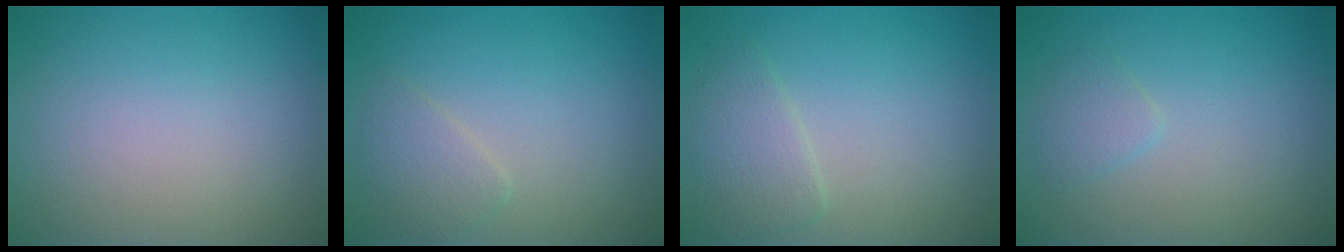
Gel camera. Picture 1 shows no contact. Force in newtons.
{"total": 1.8, "press": 1.8, "slide": 0.1}
{"total": 2.4, "press": 2.4, "slide": 0.0}
{"total": 1.2, "press": 1.2, "slide": 0.1}